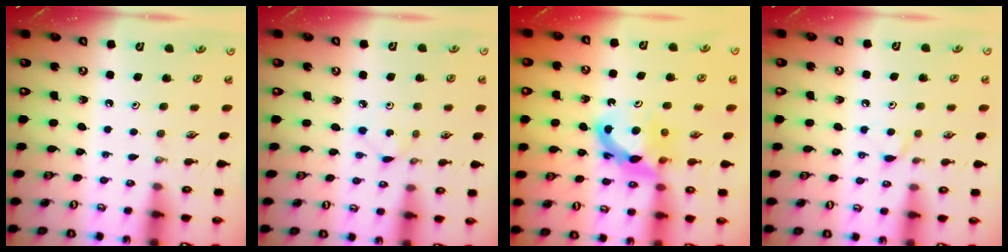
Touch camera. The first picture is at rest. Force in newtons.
{"total": 3.0, "press": 3.0, "slide": 0.3}
{"total": 7.5, "press": 7.5, "slide": 0.4}
{"total": 5.3, "press": 5.2, "slide": 0.7}